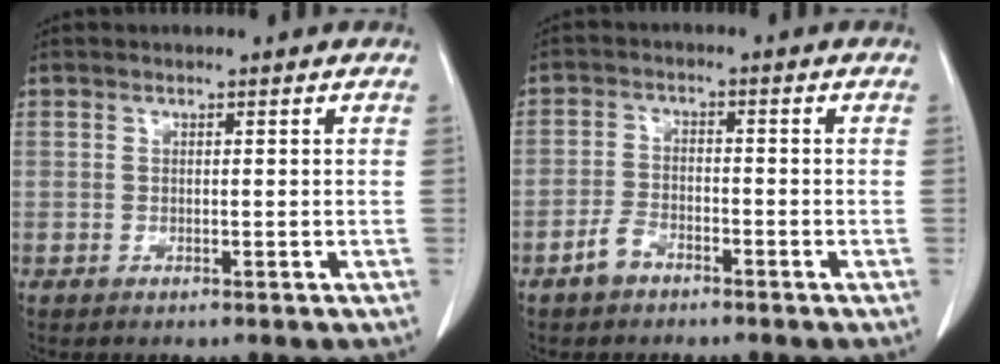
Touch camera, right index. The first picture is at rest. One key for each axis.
{"total": 3.5, "fx": -2.5, "fy": 1.8, "fz": 1.6, "tx": -0.032, "ty": 0.004, "tz": -0.045}